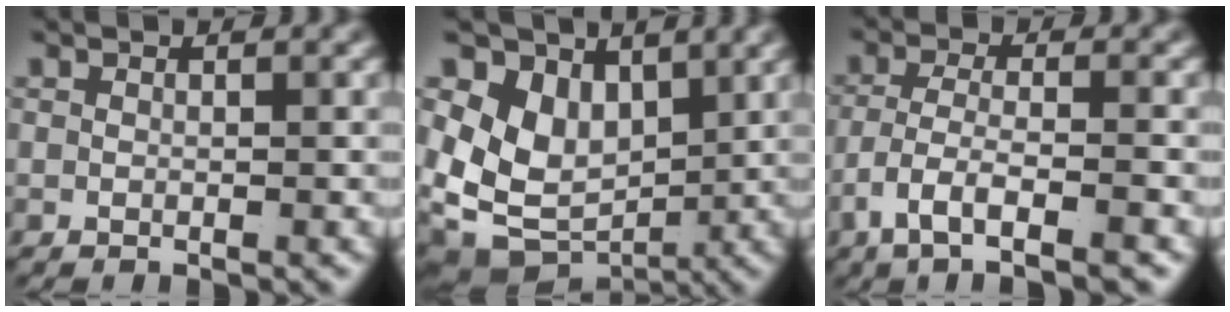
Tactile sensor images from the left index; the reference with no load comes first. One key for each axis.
{"total": 12.1, "fx": -0.8, "fy": 10.2, "fz": 6.5, "tx": -0.149, "ty": -0.058, "tz": 0.003}
{"total": 5.8, "fx": -3.4, "fy": 2.1, "fz": 4.2, "tx": -0.085, "ty": -0.034, "tz": -0.039}